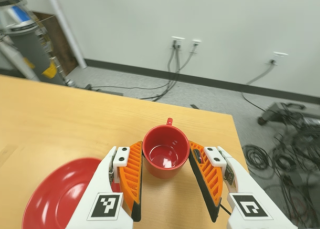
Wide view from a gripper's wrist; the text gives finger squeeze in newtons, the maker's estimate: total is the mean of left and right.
{"total": 4.1, "left": 2.1, "right": 6.1}